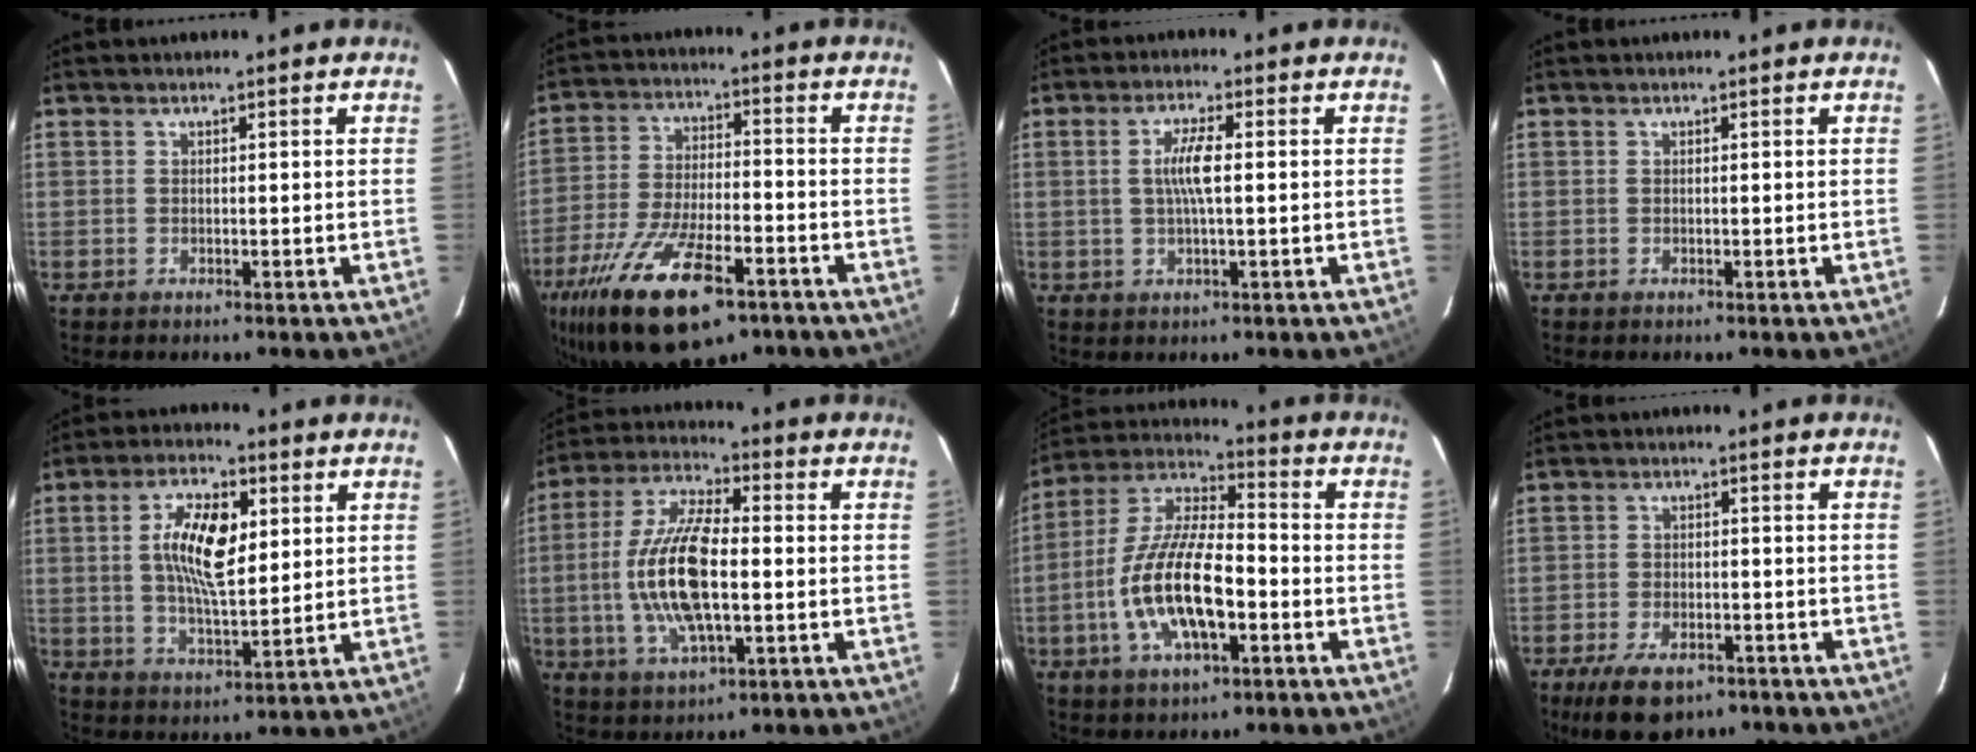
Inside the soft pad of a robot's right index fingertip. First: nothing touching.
{"total": 22.1, "force": [-13.4, 8.4, 15.4], "torque": [-0.314, -0.049, -0.226]}
{"total": 4.9, "force": [0.2, 0.6, 4.9], "torque": [-0.092, 0.002, 0.006]}
{"total": 0.0}
{"total": 11.2, "force": [2.5, 4.6, 9.9], "torque": [-0.185, 0.009, 0.046]}
{"total": 15.8, "force": [-1.7, 5.9, 14.6], "torque": [-0.300, 0.003, -0.033]}
{"total": 16.4, "force": [-4.8, 6.3, 14.4], "torque": [-0.293, -0.005, -0.091]}
{"total": 10.1, "force": [-6.9, 4.8, 5.7], "torque": [-0.127, -0.015, -0.107]}